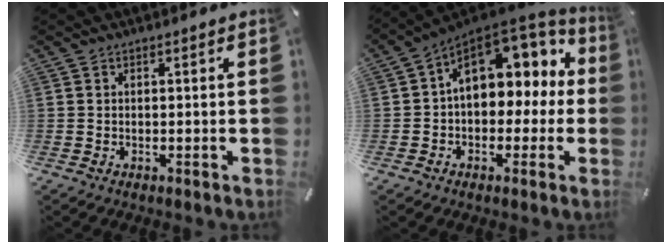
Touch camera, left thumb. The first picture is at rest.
{"total": 13.0, "force": [4.4, 9.2, 8.1], "torque": [-0.119, -0.025, 0.085]}